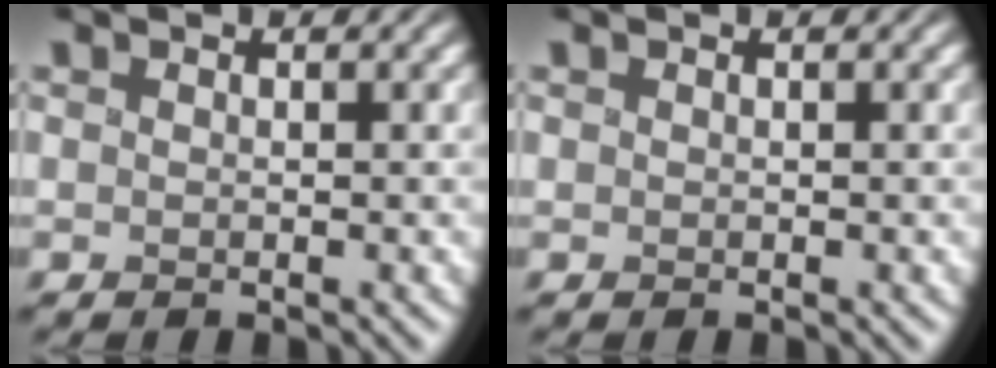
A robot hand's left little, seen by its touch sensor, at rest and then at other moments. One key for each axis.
{"total": 0.0}